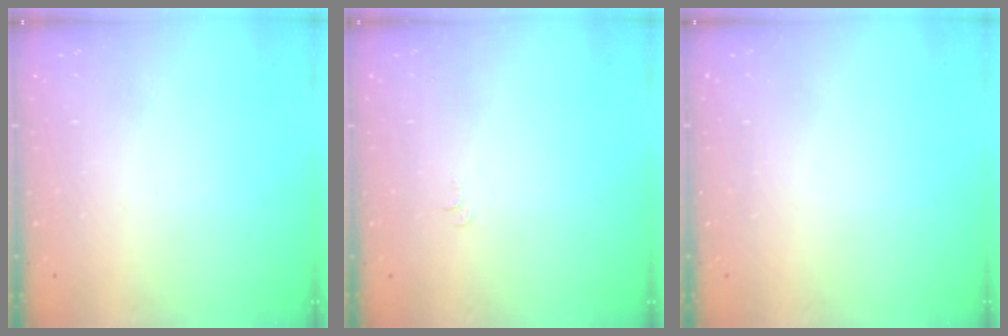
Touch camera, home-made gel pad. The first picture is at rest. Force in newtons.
{"total": 3.3, "press": 3.3, "slide": 0.5}
{"total": 0.0}